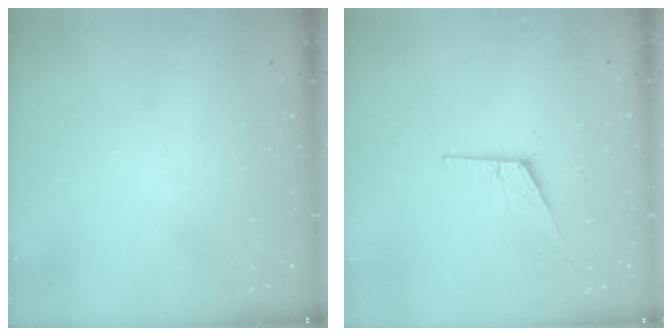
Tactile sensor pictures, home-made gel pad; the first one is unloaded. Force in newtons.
{"total": 7.8, "press": 7.2, "slide": 3.2}